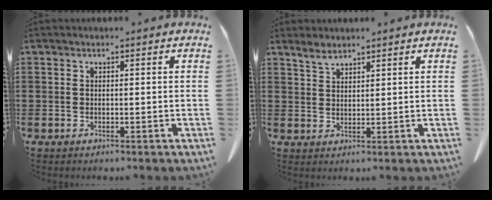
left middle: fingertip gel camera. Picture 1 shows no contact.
{"total": 2.3, "force": [2.0, 0.7, 0.9], "torque": [-0.022, 0.002, 0.037]}